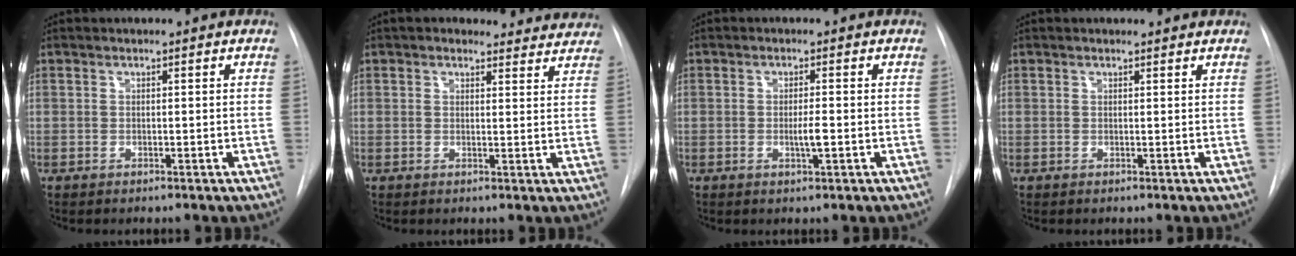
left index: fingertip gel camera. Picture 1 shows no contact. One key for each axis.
{"total": 8.0, "fx": 7.4, "fy": 2.9, "fz": 0.7, "tx": 0.025, "ty": 0.003, "tz": 0.059}
{"total": 2.2, "fx": -0.5, "fy": 0.1, "fz": 2.2, "tx": -0.042, "ty": -0.004, "tz": -0.008}
{"total": 1.2, "fx": 1.2, "fy": 0.2, "fz": -0.1, "tx": -0.013, "ty": 0.000, "tz": 0.011}